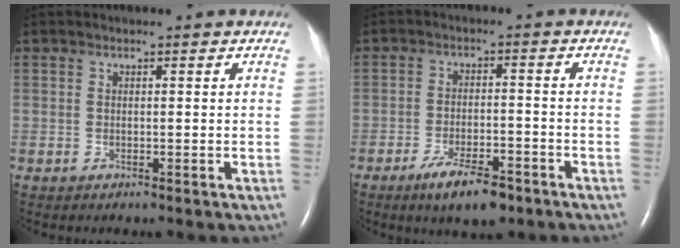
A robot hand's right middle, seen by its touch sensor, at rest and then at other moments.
{"total": 7.2, "force": [-4.8, 1.9, 5.0], "torque": [-0.093, -0.008, -0.078]}